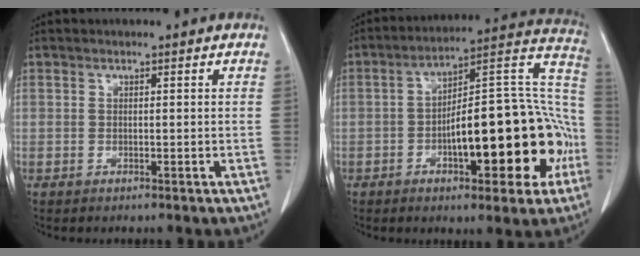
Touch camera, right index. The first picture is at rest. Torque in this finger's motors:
{"motor_torque": [1.34, -0.79, 0.74, 0.21]}